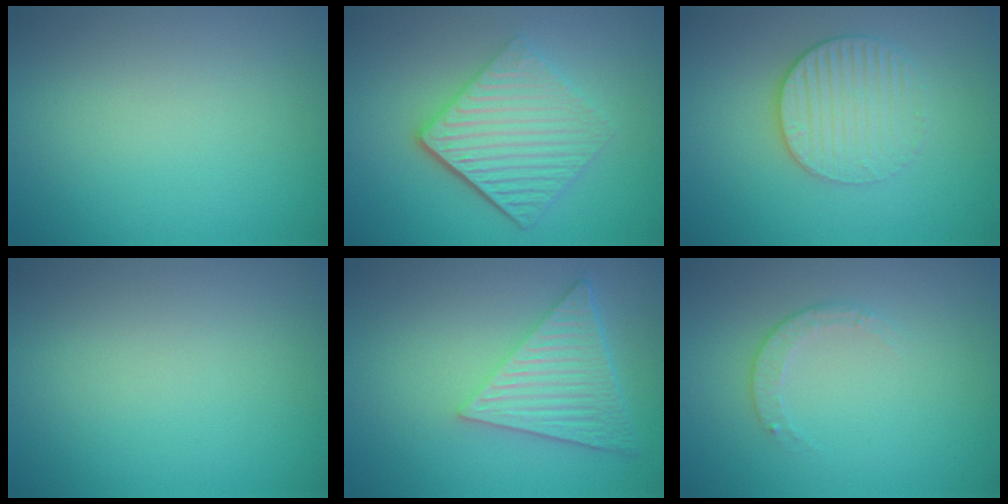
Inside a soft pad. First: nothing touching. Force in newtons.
{"total": 5.9, "press": 4.0, "slide": 4.3}
{"total": 3.0, "press": 2.7, "slide": 1.3}
{"total": 0.0}
{"total": 6.5, "press": 4.6, "slide": 4.6}
{"total": 1.2, "press": 0.9, "slide": 0.9}